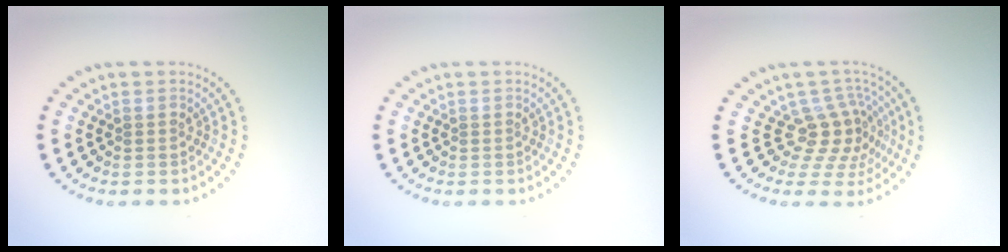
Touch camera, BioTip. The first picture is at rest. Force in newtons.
{"total": 0.0}
{"total": 3.8, "press": 2.8, "slide": 2.6}